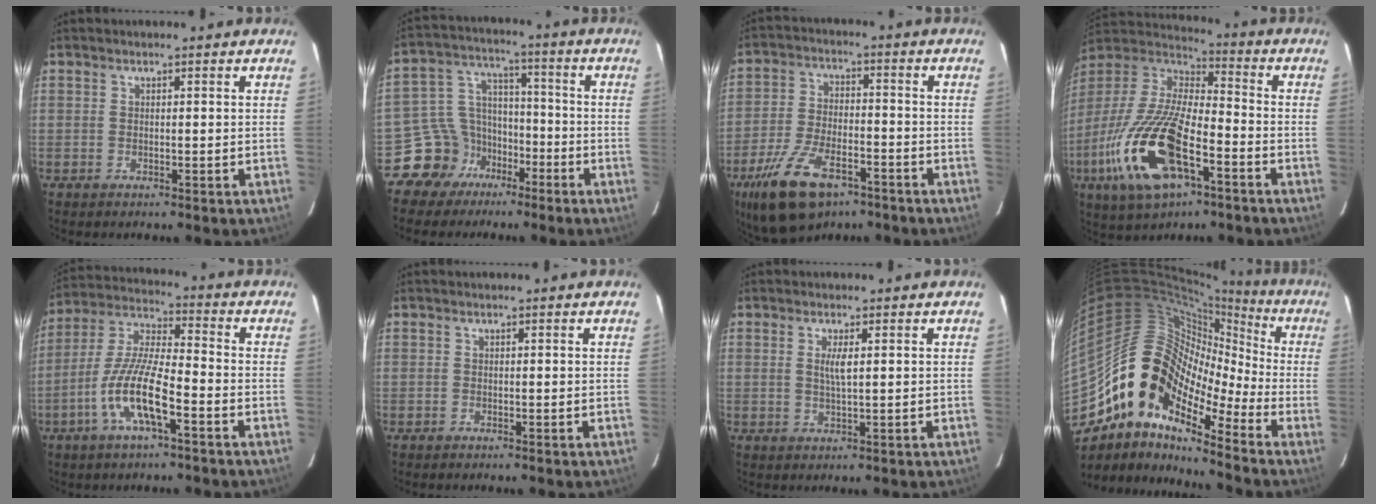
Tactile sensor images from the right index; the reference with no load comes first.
{"total": 9.9, "force": [-6.6, 7.3, 1.0], "torque": [-0.032, 0.053, -0.115]}
{"total": 15.7, "force": [-9.8, 7.3, 9.9], "torque": [-0.215, -0.022, -0.175]}
{"total": 23.4, "force": [-10.0, 9.3, 19.0], "torque": [-0.397, -0.043, -0.189]}
{"total": 12.5, "force": [-5.5, 2.6, 10.9], "torque": [-0.228, -0.003, -0.108]}
{"total": 0.0}
{"total": 2.6, "force": [0.6, 0.3, 2.5], "torque": [-0.047, -0.002, 0.011]}
{"total": 15.7, "force": [-8.8, 8.8, 9.6], "torque": [-0.157, 0.015, -0.191]}